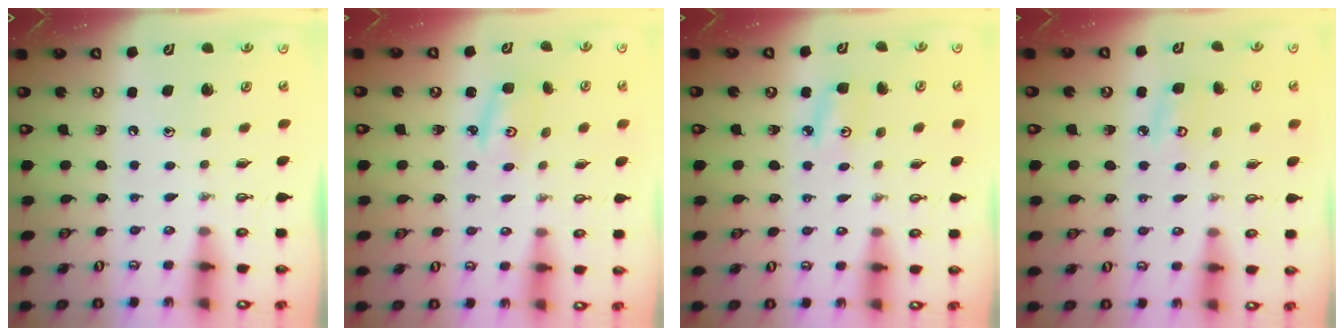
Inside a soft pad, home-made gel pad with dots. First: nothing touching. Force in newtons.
{"total": 3.4, "press": 3.4, "slide": 0.4}
{"total": 4.8, "press": 4.8, "slide": 0.4}
{"total": 4.3, "press": 4.3, "slide": 0.4}